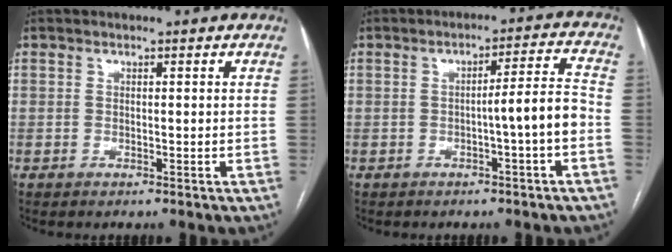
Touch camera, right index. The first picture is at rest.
{"total": 5.8, "force": [-1.8, -0.6, 5.5], "torque": [-0.076, 0.014, -0.025]}